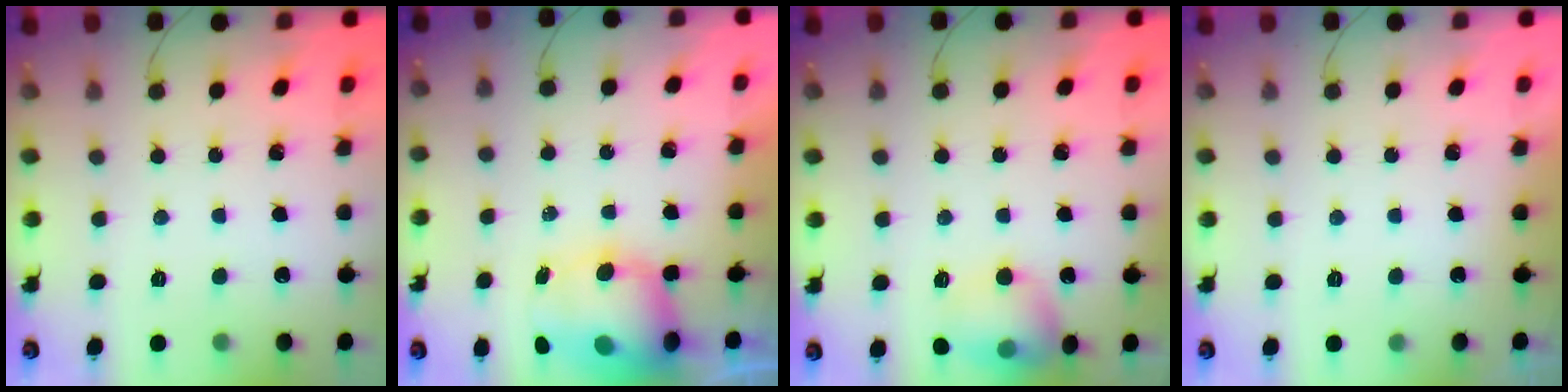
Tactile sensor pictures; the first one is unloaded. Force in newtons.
{"total": 9.3, "press": 9.0, "slide": 2.5}
{"total": 11.2, "press": 11.0, "slide": 1.6}
{"total": 0.0}